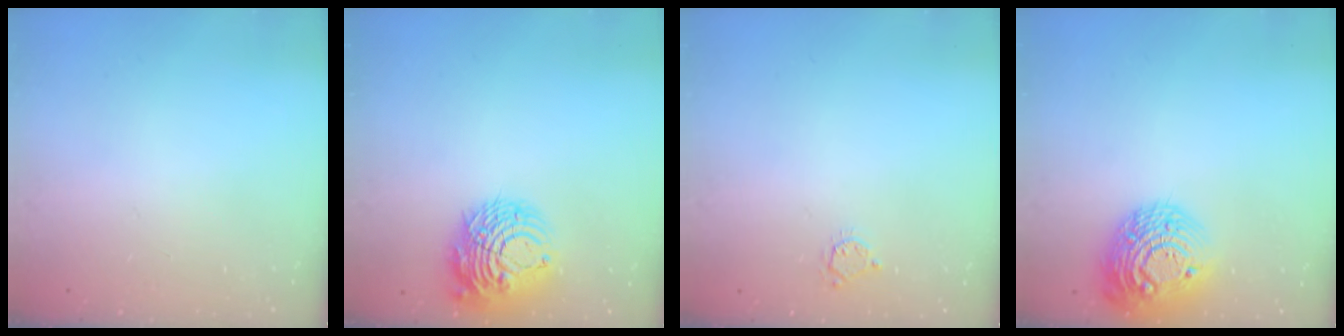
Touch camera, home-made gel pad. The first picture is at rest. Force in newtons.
{"total": 10.7, "press": 10.6, "slide": 1.2}
{"total": 3.3, "press": 3.3, "slide": 0.4}
{"total": 17.9, "press": 17.8, "slide": 1.1}